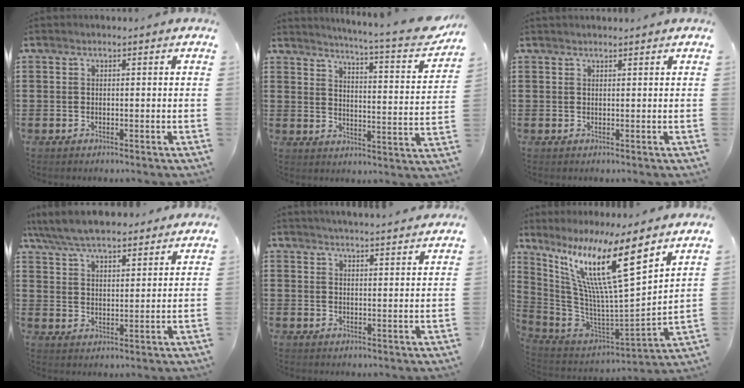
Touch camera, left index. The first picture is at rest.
{"total": 6.0, "force": [5.1, -0.6, 3.1], "torque": [-0.067, -0.044, 0.078]}
{"total": 0.6, "force": [0.6, 0.1, 0.1], "torque": [-0.003, -0.001, 0.012]}
{"total": 7.4, "force": [6.7, 1.7, 2.5], "torque": [-0.072, -0.017, 0.124]}
{"total": 3.0, "force": [3.0, -0.4, 0.2], "torque": [-0.013, -0.014, 0.054]}
{"total": 16.0, "force": [9.6, 1.3, 12.7], "torque": [-0.288, -0.055, 0.148]}